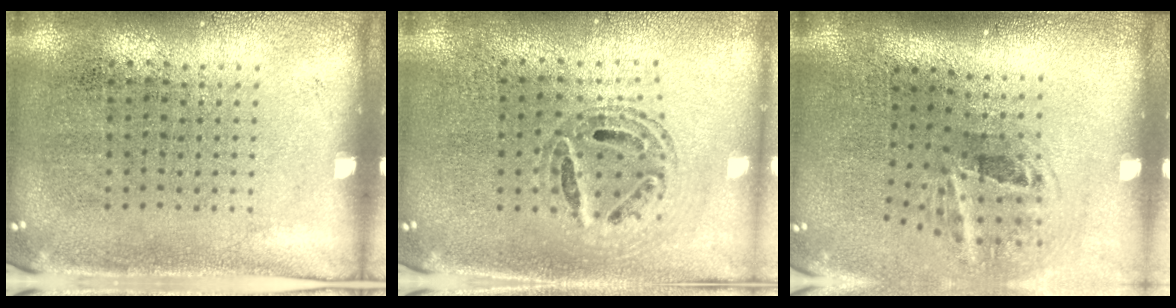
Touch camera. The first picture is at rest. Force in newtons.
{"total": 0.8, "press": 0.7, "slide": 0.1}
{"total": 2.0, "press": 1.2, "slide": 1.6}